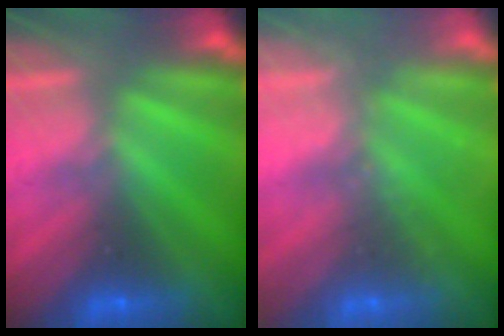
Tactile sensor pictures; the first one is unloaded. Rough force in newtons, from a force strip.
{"total": 1.8}